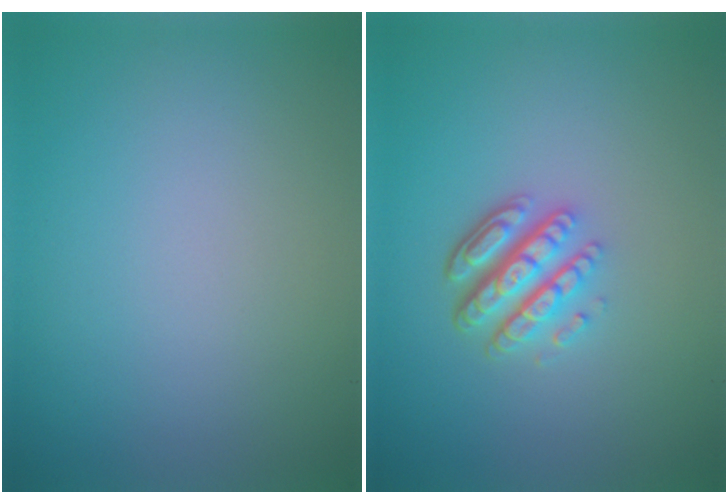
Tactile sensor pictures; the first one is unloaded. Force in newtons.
{"total": 4.5, "press": 3.4, "slide": 3.1}